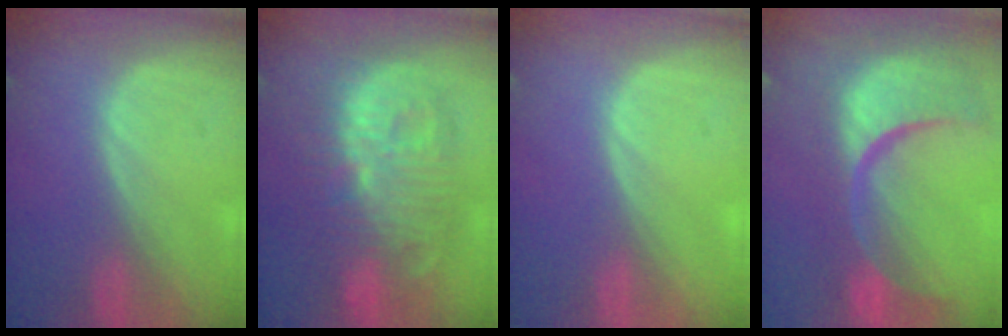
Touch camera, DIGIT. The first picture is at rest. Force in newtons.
{"total": 12.4, "press": 12.3, "slide": 1.0}
{"total": 0.0}
{"total": 14.9, "press": 11.8, "slide": 9.1}